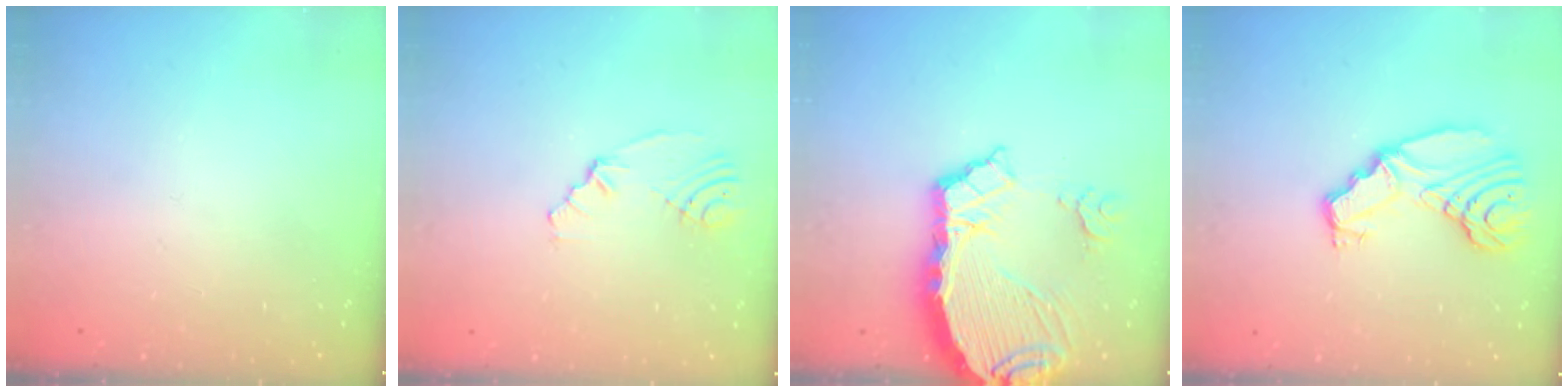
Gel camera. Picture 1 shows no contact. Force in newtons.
{"total": 4.5, "press": 2.4, "slide": 3.8}
{"total": 11.6, "press": 11.5, "slide": 1.5}
{"total": 12.1, "press": 12.1, "slide": 1.3}